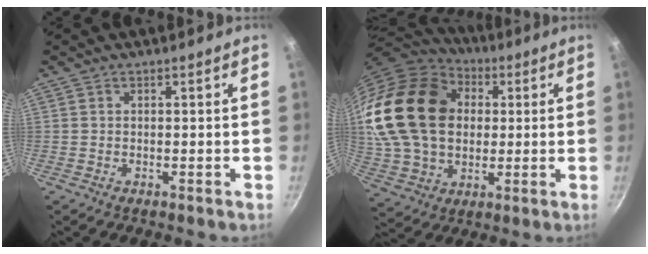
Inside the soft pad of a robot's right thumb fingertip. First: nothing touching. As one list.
[{"total": 25.3, "force": [4.4, 18.6, 16.6], "torque": [-0.290, 0.015, 0.090]}]